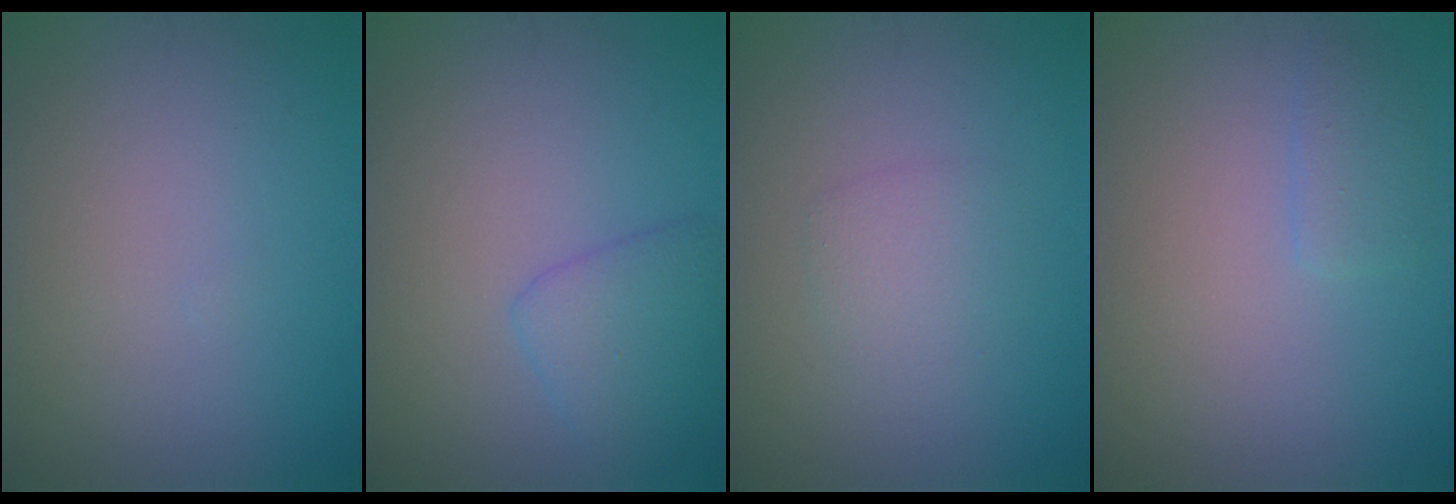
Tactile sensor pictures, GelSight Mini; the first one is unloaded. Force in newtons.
{"total": 2.7, "press": 2.7, "slide": 0.2}
{"total": 1.8, "press": 1.8, "slide": 0.2}
{"total": 1.5, "press": 1.5, "slide": 0.1}